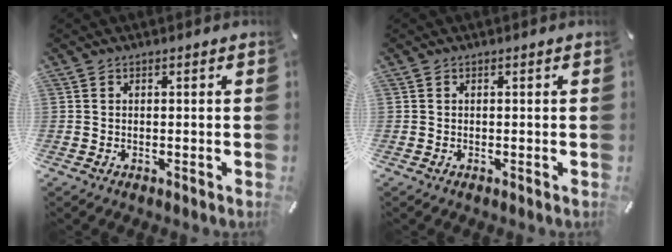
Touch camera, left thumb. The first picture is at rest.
{"total": 0.0}